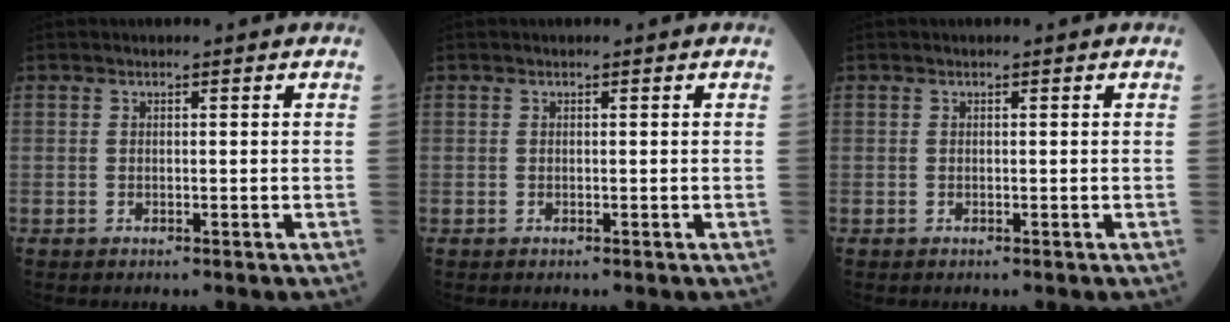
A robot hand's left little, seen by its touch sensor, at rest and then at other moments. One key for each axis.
{"total": 0.0}
{"total": 0.0}